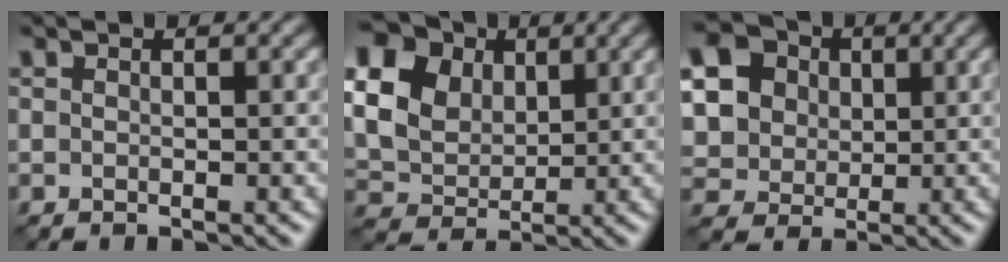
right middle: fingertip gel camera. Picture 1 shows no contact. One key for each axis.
{"total": 17.7, "fx": 6.6, "fy": 14.4, "fz": 7.8, "tx": -0.220, "ty": 0.027, "tz": 0.104}
{"total": 10.9, "fx": 2.9, "fy": 9.5, "fz": 4.5, "tx": -0.137, "ty": 0.016, "tz": 0.064}